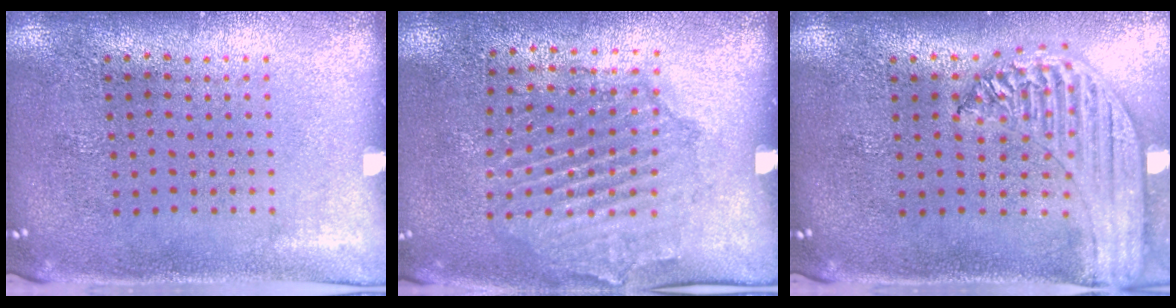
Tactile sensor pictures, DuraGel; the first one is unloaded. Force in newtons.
{"total": 1.7, "press": 1.5, "slide": 0.8}
{"total": 1.7, "press": 1.7, "slide": 0.5}